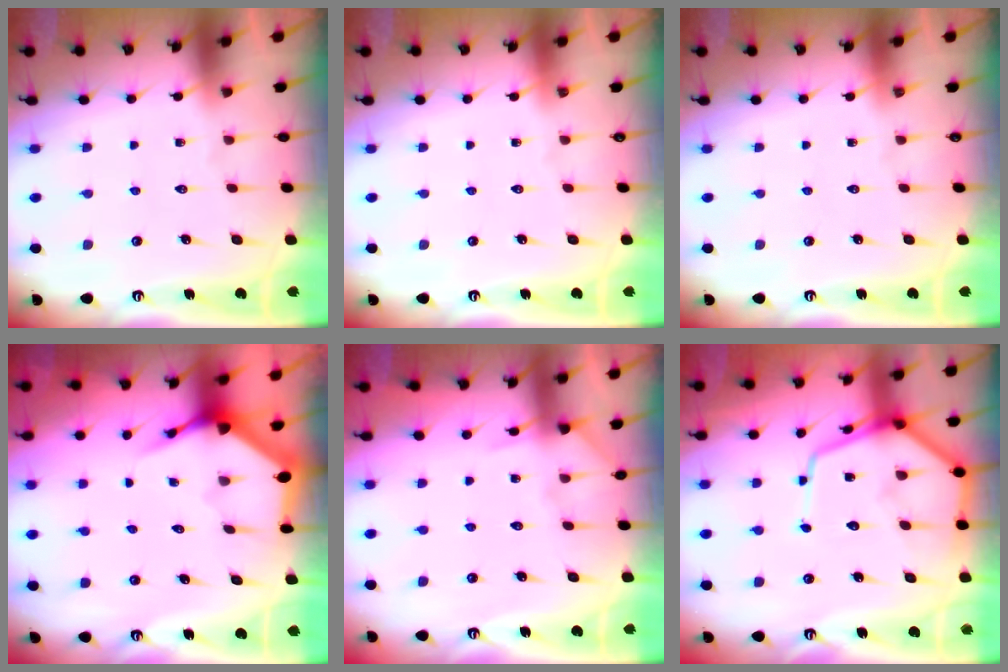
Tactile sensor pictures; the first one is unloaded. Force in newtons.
{"total": 0.0}
{"total": 0.0}
{"total": 3.7, "press": 3.6, "slide": 0.5}
{"total": 6.2, "press": 6.1, "slide": 0.8}
{"total": 12.8, "press": 12.8, "slide": 1.0}